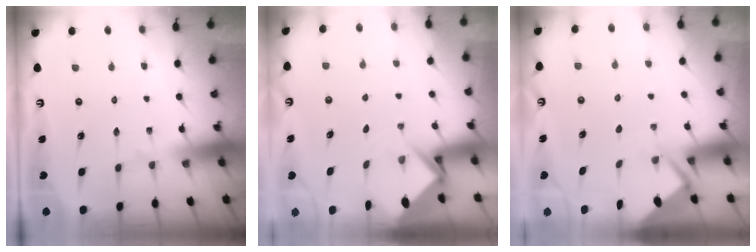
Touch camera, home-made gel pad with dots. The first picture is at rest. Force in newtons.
{"total": 3.8, "press": 3.8, "slide": 0.2}
{"total": 2.8, "press": 2.8, "slide": 0.3}